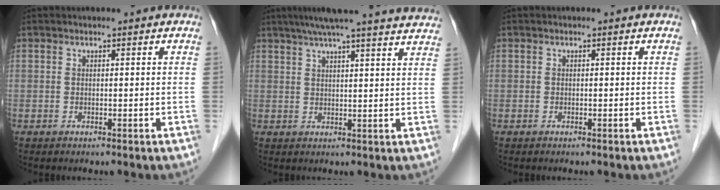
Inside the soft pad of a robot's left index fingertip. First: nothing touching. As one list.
[{"total": 21.6, "force": [19.3, 0.8, 9.7], "torque": [-0.146, 0.007, 0.239]}, {"total": 0.0}]